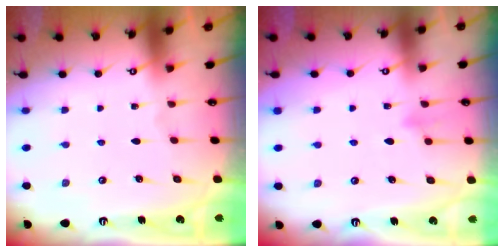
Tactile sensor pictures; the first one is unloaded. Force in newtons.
{"total": 7.7, "press": 7.7, "slide": 0.8}